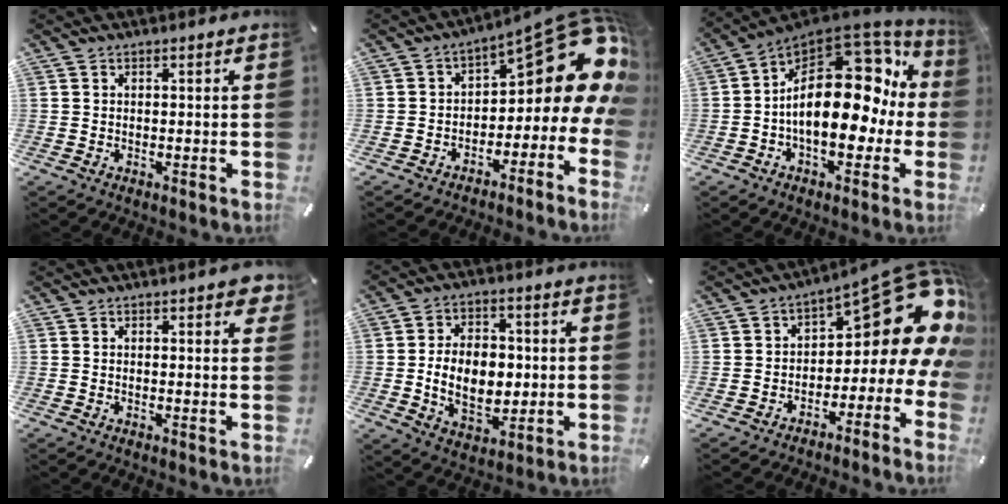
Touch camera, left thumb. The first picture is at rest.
{"total": 14.7, "force": [7.1, 6.8, 11.0], "torque": [-0.126, -0.063, 0.111]}
{"total": 23.5, "force": [1.7, 14.2, 18.7], "torque": [-0.301, -0.024, 0.040]}
{"total": 2.7, "force": [1.6, 1.1, 1.9], "torque": [-0.018, -0.004, 0.023]}
{"total": 11.9, "force": [-0.5, 8.4, 8.4], "torque": [-0.138, 0.007, -0.007]}
{"total": 16.1, "force": [7.0, 8.1, 12.0], "torque": [-0.144, -0.059, 0.111]}